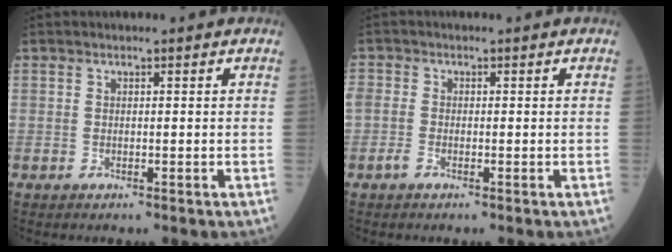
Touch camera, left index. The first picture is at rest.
{"total": 1.7, "force": [-0.9, 0.9, 1.0], "torque": [-0.026, 0.000, -0.020]}